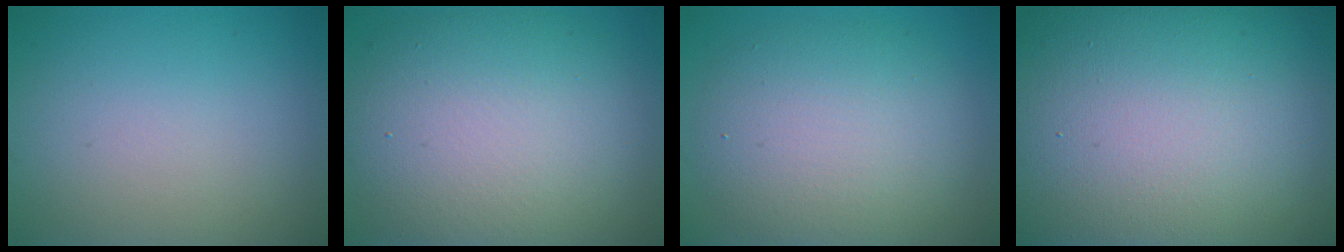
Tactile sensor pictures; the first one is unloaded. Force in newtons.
{"total": 11.5, "press": 11.5, "slide": 1.0}
{"total": 7.1, "press": 7.1, "slide": 0.6}
{"total": 25.4, "press": 25.3, "slide": 1.9}